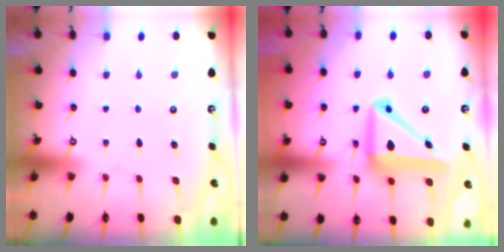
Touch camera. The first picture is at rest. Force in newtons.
{"total": 13.5, "press": 13.3, "slide": 2.5}